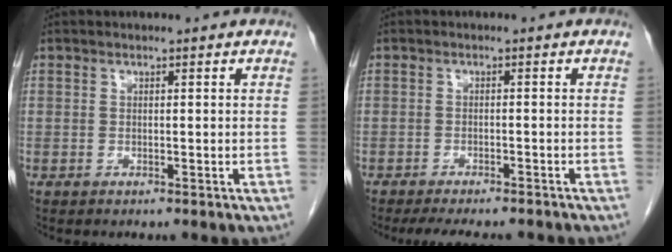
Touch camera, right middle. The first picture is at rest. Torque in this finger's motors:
{"motor_torque": [0.12, -0.11, 0.06, 0.03]}